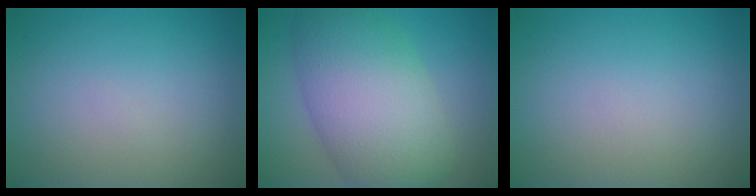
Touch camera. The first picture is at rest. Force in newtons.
{"total": 9.7, "press": 9.7, "slide": 0.3}
{"total": 0.0}